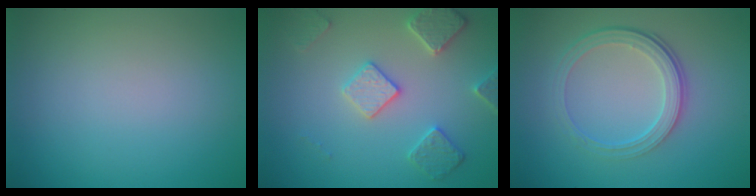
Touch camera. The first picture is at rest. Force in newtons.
{"total": 3.7, "press": 3.4, "slide": 1.5}
{"total": 4.3, "press": 3.0, "slide": 3.1}